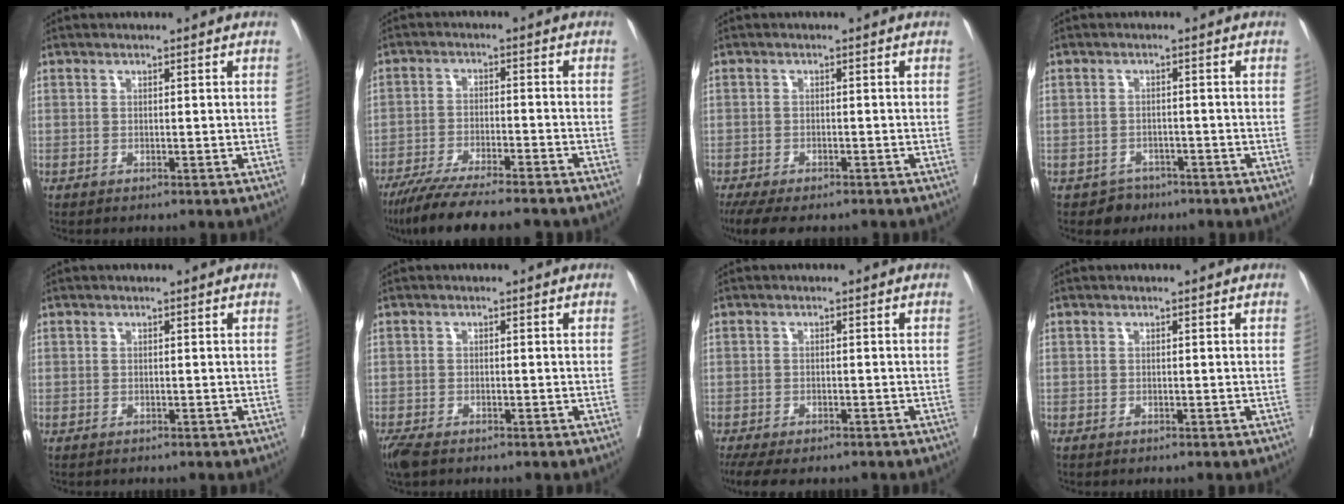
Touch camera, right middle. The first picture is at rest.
{"total": 13.5, "force": [-11.5, 0.8, 7.0], "torque": [-0.105, -0.033, -0.180]}
{"total": 9.0, "force": [-7.0, 3.2, 4.7], "torque": [-0.080, -0.007, -0.104]}
{"total": 2.7, "force": [-1.9, 2.0, -0.1], "torque": [0.000, 0.009, -0.028]}
{"total": 0.0}
{"total": 3.5, "force": [-2.6, 1.2, 2.0], "torque": [-0.043, -0.012, -0.047]}
{"total": 8.1, "force": [-6.2, 3.2, 4.1], "torque": [-0.072, -0.007, -0.093]}
{"total": 0.0}